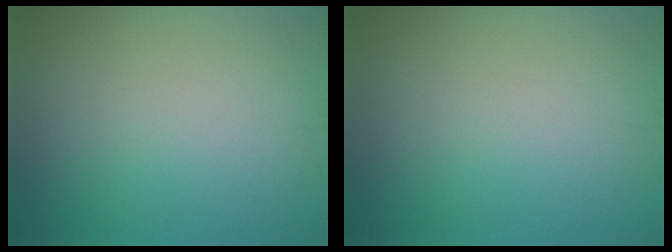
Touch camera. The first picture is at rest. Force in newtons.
{"total": 0.0}